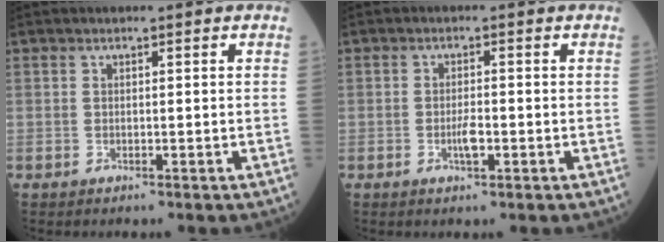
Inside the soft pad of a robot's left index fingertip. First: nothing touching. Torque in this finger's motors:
{"motor_torque": [0.29, 0.06, 0.05, 0.04]}